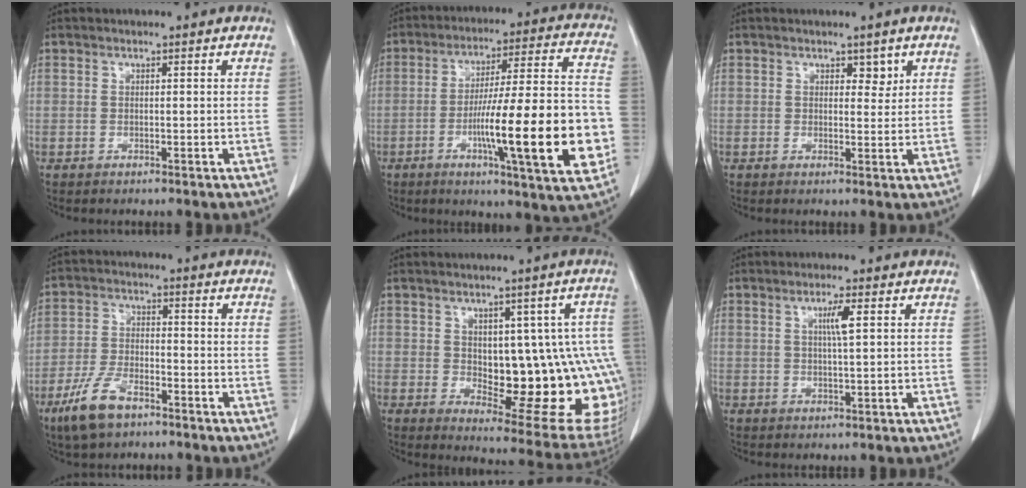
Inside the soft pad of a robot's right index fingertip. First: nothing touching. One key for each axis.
{"total": 21.2, "fx": -5.4, "fy": 1.6, "fz": 20.4, "tx": -0.277, "ty": 0.005, "tz": -0.078}
{"total": 1.9, "fx": 1.2, "fy": 1.1, "fz": 1.0, "tx": -0.006, "ty": -0.005, "tz": 0.017}
{"total": 8.3, "fx": -5.5, "fy": 3.1, "fz": 5.4, "tx": -0.120, "ty": -0.009, "tz": -0.104}
{"total": 18.3, "fx": -0.5, "fy": 7.9, "fz": 16.5, "tx": -0.140, "ty": 0.017, "tz": 0.020}
{"total": 2.9, "fx": 1.0, "fy": -0.2, "fz": 2.7, "tx": -0.050, "ty": -0.002, "tz": 0.016}